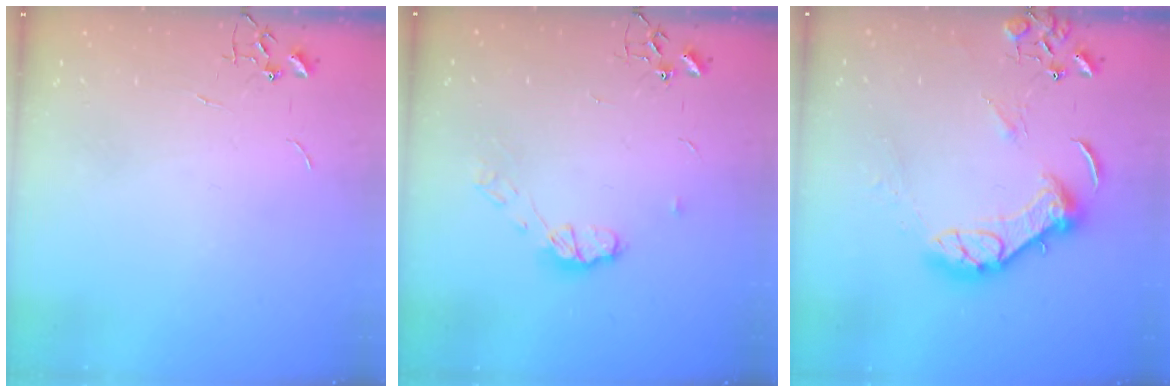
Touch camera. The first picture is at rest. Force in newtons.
{"total": 7.4, "press": 7.3, "slide": 0.4}
{"total": 12.9, "press": 12.8, "slide": 1.7}